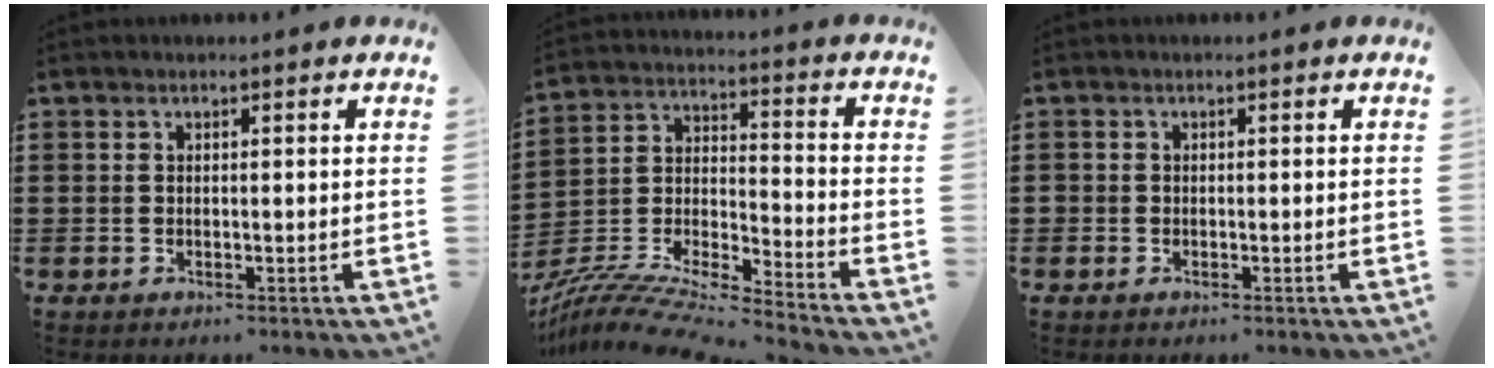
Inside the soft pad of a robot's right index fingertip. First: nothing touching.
{"total": 9.5, "force": [-9.0, 0.1, 3.1], "torque": [-0.065, 0.001, -0.185]}
{"total": 0.7, "force": [-0.3, 0.6, 0.1], "torque": [-0.002, 0.002, -0.006]}